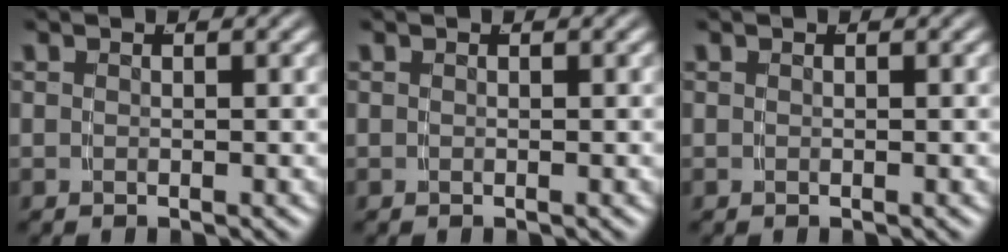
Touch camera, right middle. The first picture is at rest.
{"total": 0.0}
{"total": 0.0}